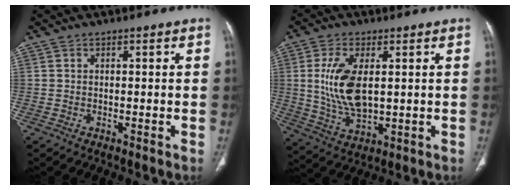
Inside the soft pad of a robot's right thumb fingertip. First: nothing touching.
{"total": 11.8, "force": [1.7, 6.0, 10.0], "torque": [-0.202, -0.015, 0.042]}